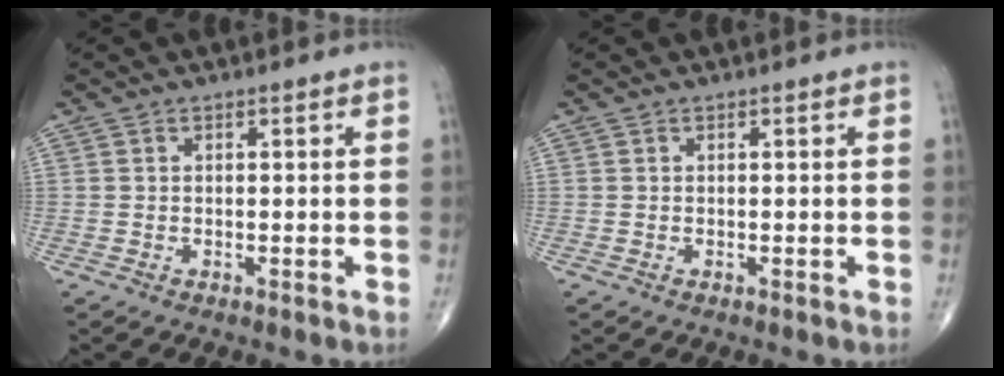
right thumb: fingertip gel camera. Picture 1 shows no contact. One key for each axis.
{"total": 0.0}